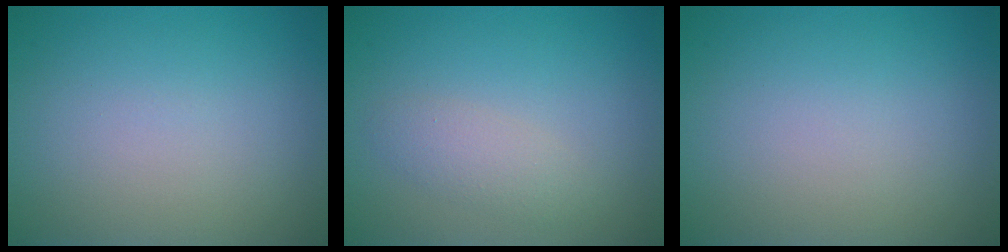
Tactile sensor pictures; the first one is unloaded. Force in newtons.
{"total": 1.9, "press": 1.9, "slide": 0.0}
{"total": 0.0}